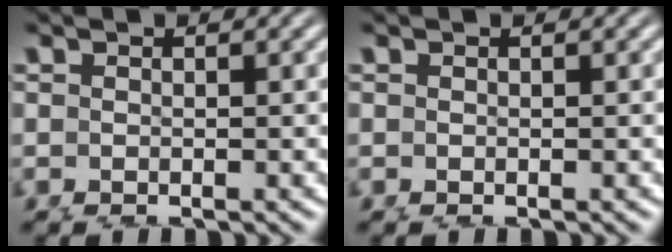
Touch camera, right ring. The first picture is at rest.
{"total": 0.0}